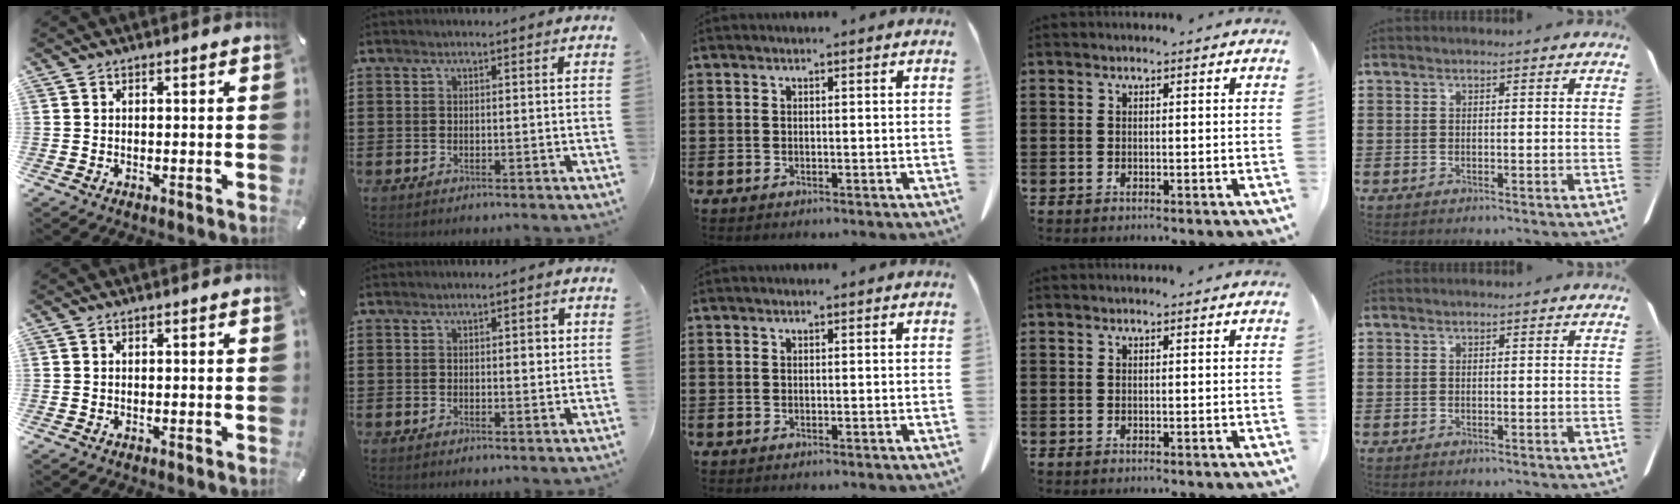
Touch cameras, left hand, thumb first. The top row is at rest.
{"index": {"total": 1.8, "force": [0.4, 0.9, 1.5], "torque": [-0.006, -0.002, 0.001]}}